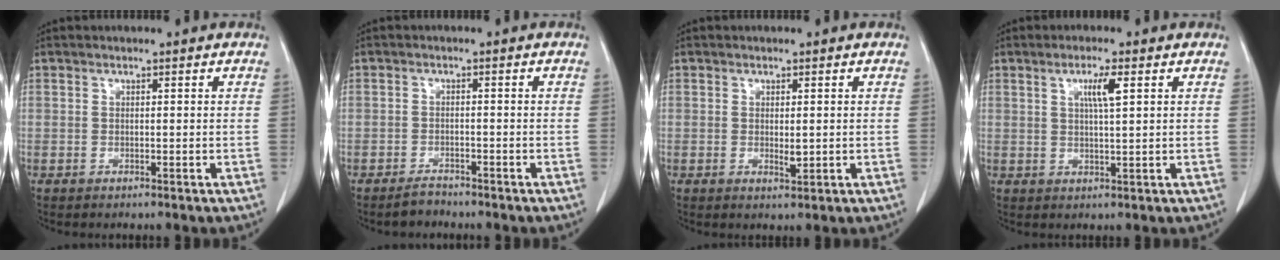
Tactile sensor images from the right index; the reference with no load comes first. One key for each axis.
{"total": 2.0, "fx": -1.9, "fy": 0.6, "fz": 0.2, "tx": -0.007, "ty": -0.001, "tz": -0.030}
{"total": 1.7, "fx": 0.0, "fy": 0.5, "fz": 1.6, "tx": -0.028, "ty": -0.005, "tz": 0.003}
{"total": 3.8, "fx": 1.5, "fy": -0.1, "fz": 3.5, "tx": -0.062, "ty": -0.001, "tz": 0.026}